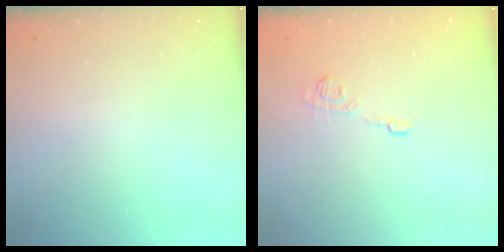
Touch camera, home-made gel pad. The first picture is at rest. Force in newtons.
{"total": 7.7, "press": 7.6, "slide": 1.2}